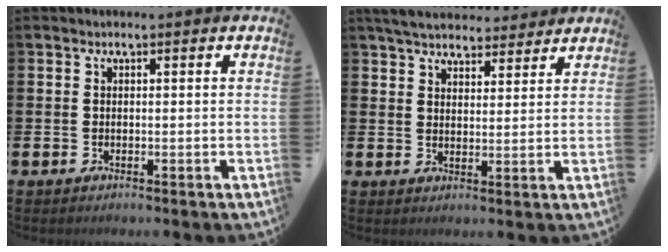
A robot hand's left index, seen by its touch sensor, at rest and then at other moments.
{"total": 5.5, "force": [5.2, 1.4, 1.0], "torque": [-0.036, -0.021, 0.095]}